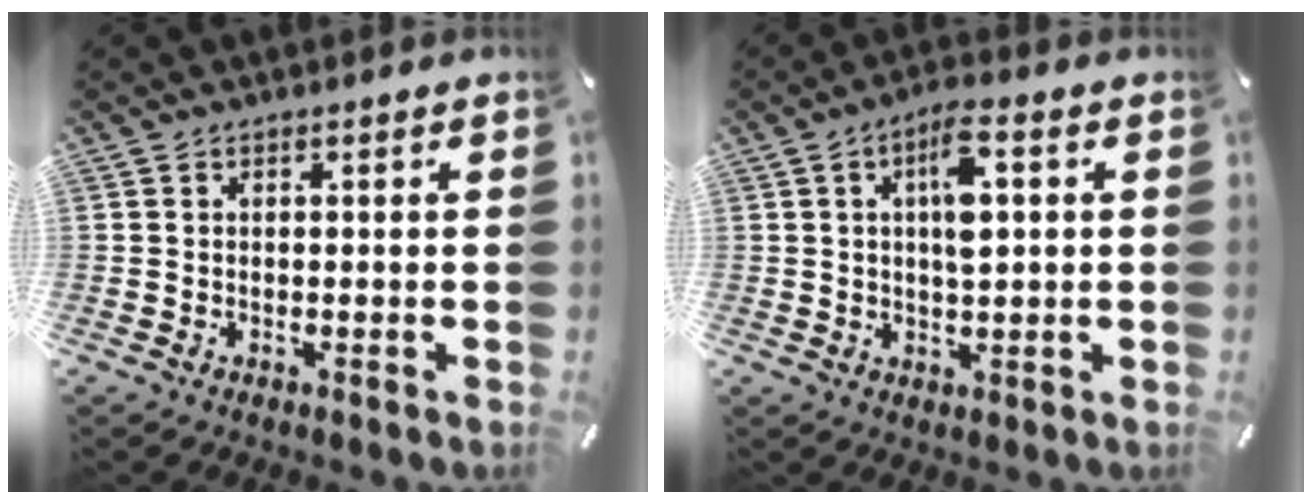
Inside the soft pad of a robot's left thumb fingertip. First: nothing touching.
{"total": 7.8, "force": [1.9, 2.8, 7.0], "torque": [-0.123, 0.002, 0.029]}